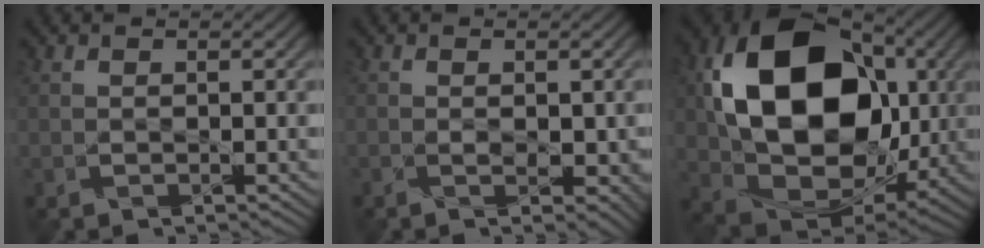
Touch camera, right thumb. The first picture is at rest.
{"total": 2.2, "force": [-0.4, 1.0, 1.9], "torque": [-0.024, -0.006, -0.002]}
{"total": 18.6, "force": [2.8, 13.3, 12.7], "torque": [-0.267, -0.016, 0.064]}